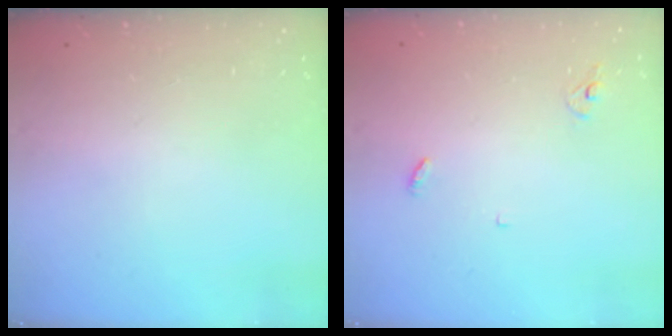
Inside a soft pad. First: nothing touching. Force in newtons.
{"total": 3.2, "press": 3.2, "slide": 0.2}